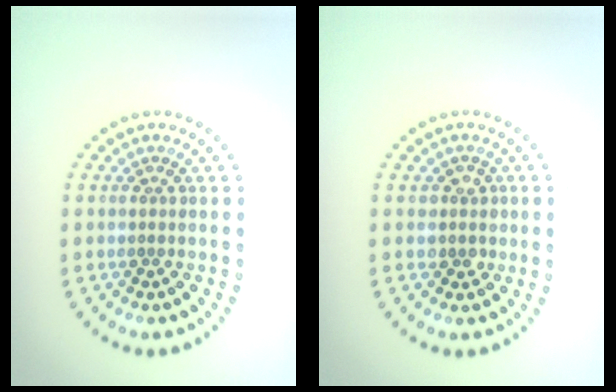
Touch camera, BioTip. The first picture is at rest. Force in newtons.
{"total": 1.7, "press": 1.5, "slide": 0.9}